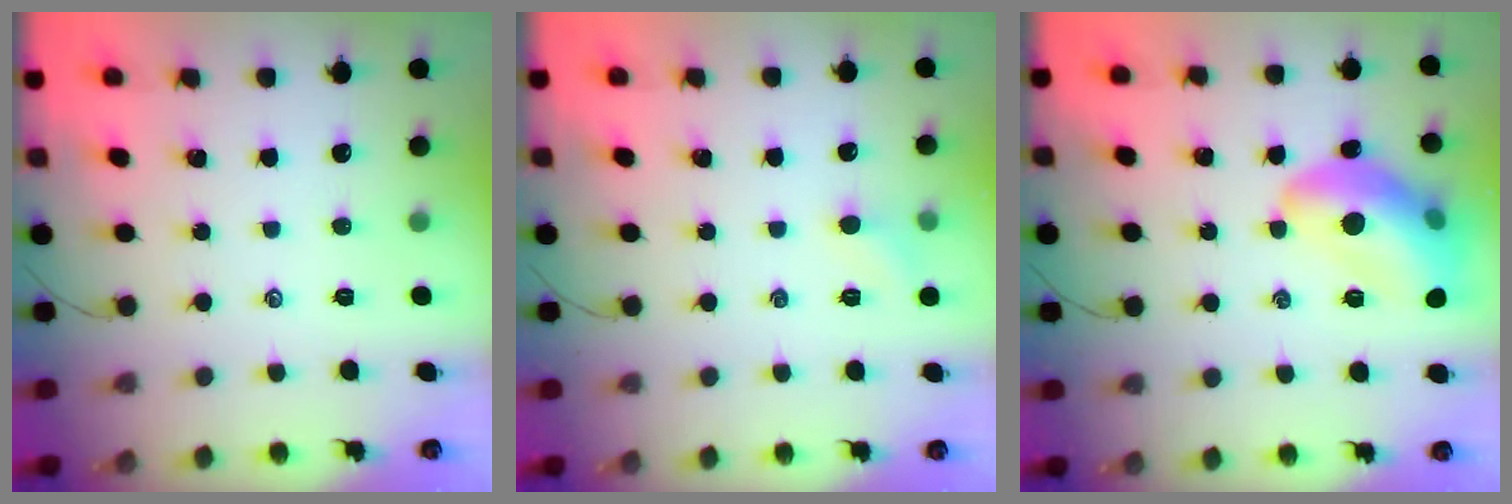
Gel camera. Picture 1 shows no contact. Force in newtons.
{"total": 5.0, "press": 4.7, "slide": 1.6}
{"total": 16.7, "press": 16.6, "slide": 2.0}